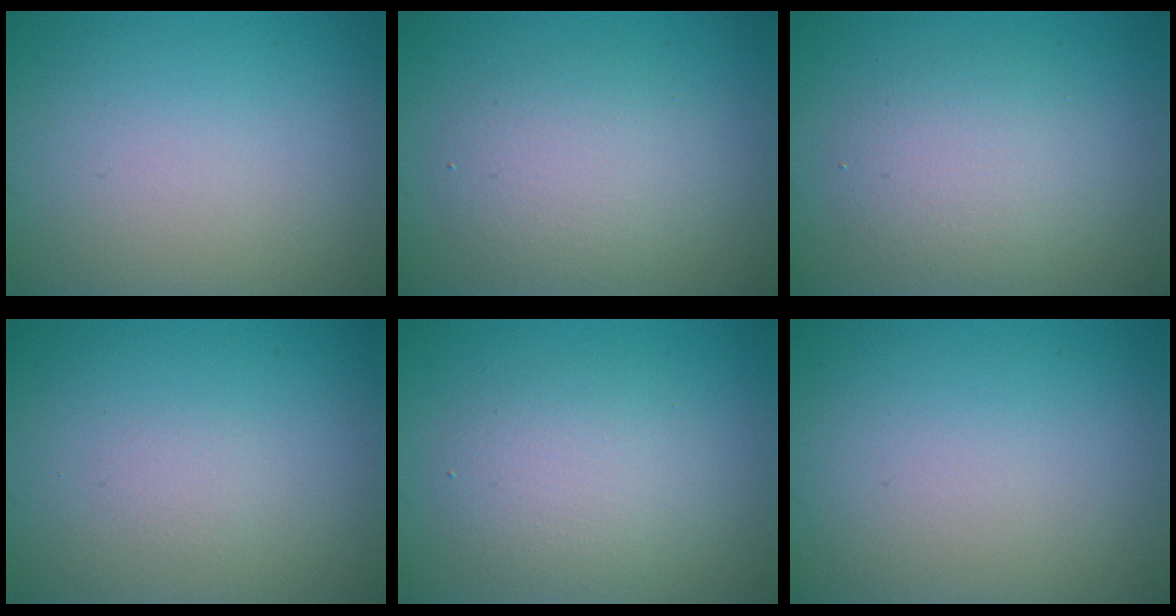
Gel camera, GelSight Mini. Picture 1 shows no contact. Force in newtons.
{"total": 3.5, "press": 3.5, "slide": 0.2}
{"total": 3.4, "press": 3.4, "slide": 0.2}
{"total": 0.5, "press": 0.5, "slide": 0.1}
{"total": 3.5, "press": 3.5, "slide": 0.2}
{"total": 0.0}